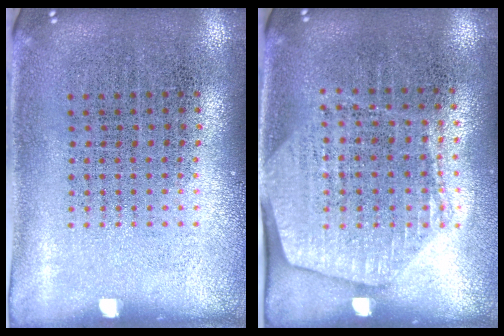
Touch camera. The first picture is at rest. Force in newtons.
{"total": 1.6, "press": 1.4, "slide": 0.7}